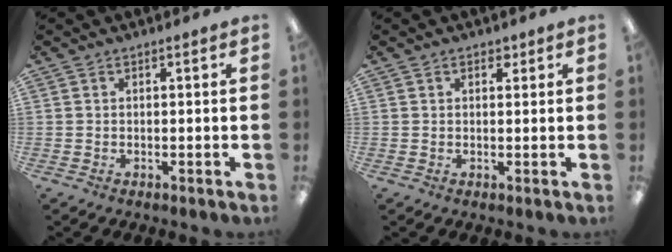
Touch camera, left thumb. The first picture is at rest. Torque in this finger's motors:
{"motor_torque": [-0.11, 0.00, -0.36, -0.12, -0.02]}